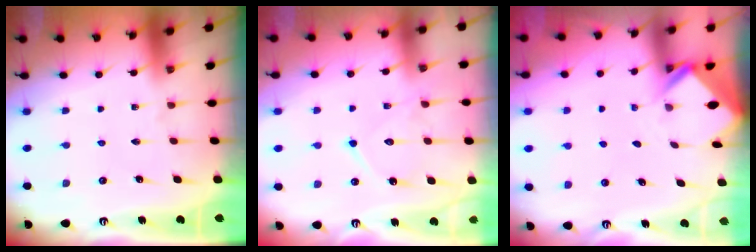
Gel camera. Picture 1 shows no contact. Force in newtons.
{"total": 12.2, "press": 12.1, "slide": 1.0}
{"total": 2.7, "press": 2.7, "slide": 0.1}